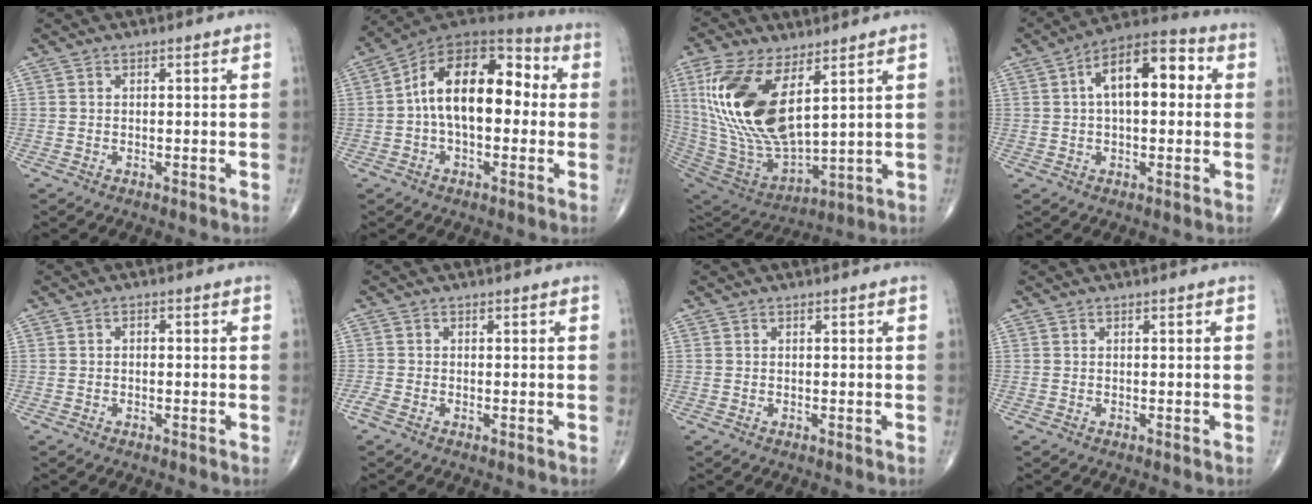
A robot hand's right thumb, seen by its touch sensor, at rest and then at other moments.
{"total": 18.1, "force": [0.7, 10.3, 14.8], "torque": [-0.217, 0.048, 0.000]}
{"total": 21.5, "force": [7.1, 9.9, 17.7], "torque": [-0.364, -0.035, 0.146]}
{"total": 13.3, "force": [2.3, 6.7, 11.3], "torque": [-0.166, 0.033, 0.026]}
{"total": 0.8, "force": [-0.2, 0.6, 0.6], "torque": [-0.008, 0.003, -0.006]}
{"total": 1.5, "force": [-0.8, 0.7, 1.0], "torque": [-0.028, -0.002, -0.019]}
{"total": 0.0}
{"total": 0.0}